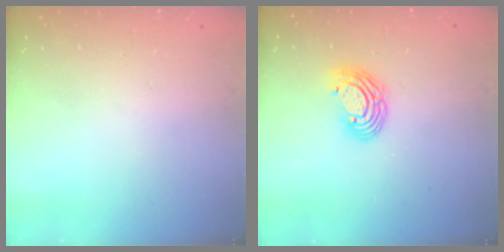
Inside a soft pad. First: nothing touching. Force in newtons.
{"total": 8.5, "press": 8.4, "slide": 1.3}